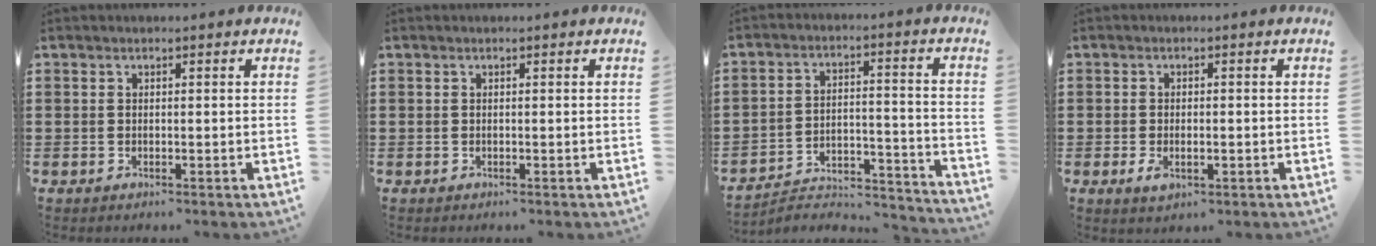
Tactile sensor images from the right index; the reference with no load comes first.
{"total": 0.0}
{"total": 4.1, "force": [-3.8, 1.1, 1.1], "torque": [-0.024, -0.001, -0.081]}
{"total": 2.1, "force": [-0.6, 1.0, 1.8], "torque": [-0.042, -0.003, -0.013]}